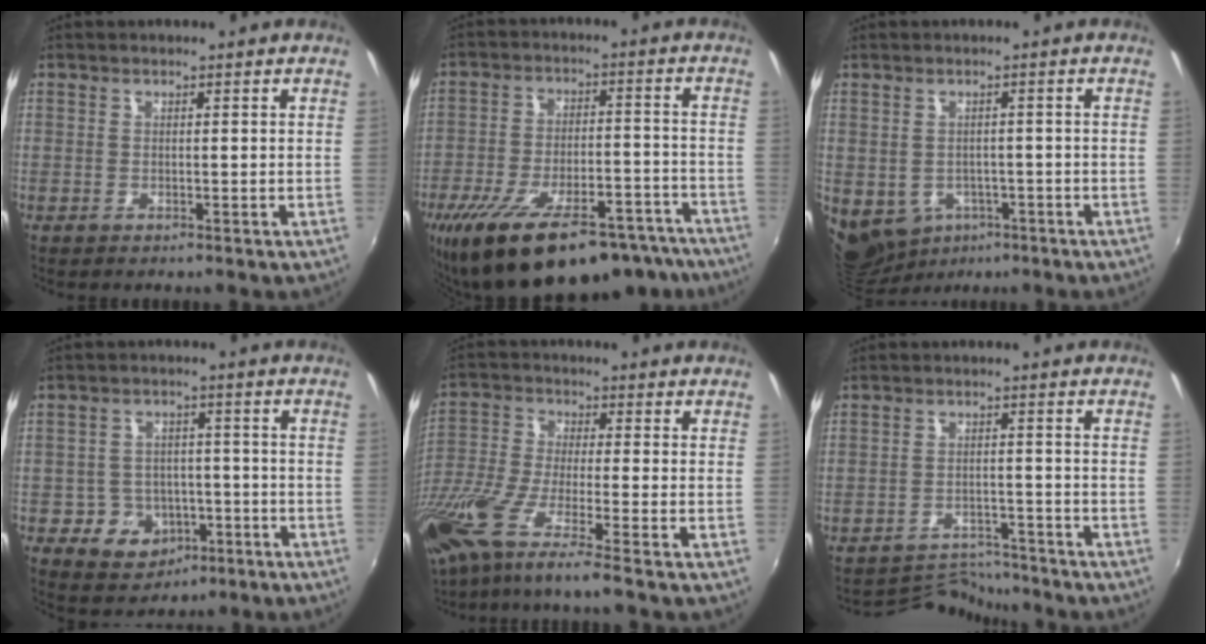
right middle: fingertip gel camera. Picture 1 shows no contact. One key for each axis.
{"total": 26.0, "fx": -19.8, "fy": 9.2, "fz": 14.1, "tx": -0.252, "ty": -0.023, "tz": -0.275}
{"total": 10.5, "fx": -4.4, "fy": 8.2, "fz": 5.0, "tx": -0.132, "ty": -0.026, "tz": -0.050}
{"total": 3.7, "fx": -1.0, "fy": 3.5, "fz": 0.8, "tx": -0.025, "ty": 0.007, "tz": -0.004}
{"total": 15.0, "fx": -10.1, "fy": 1.0, "fz": 11.1, "tx": -0.223, "ty": -0.056, "tz": -0.188}
{"total": 5.9, "fx": -5.8, "fy": 1.0, "fz": -0.9, "tx": 0.004, "ty": 0.012, "tz": -0.091}